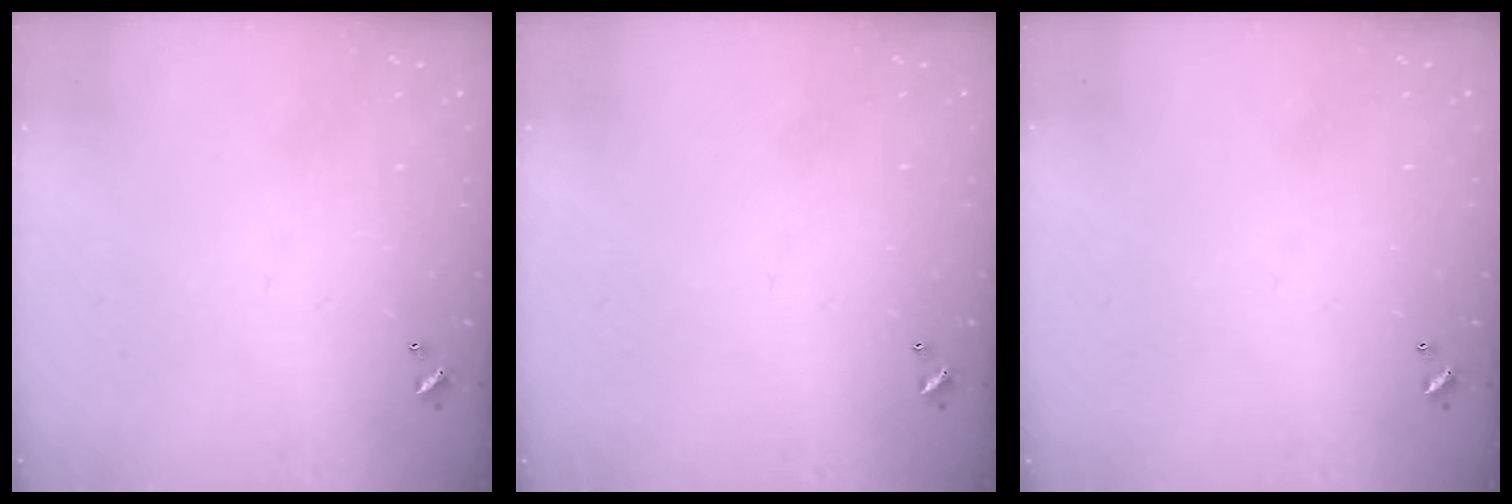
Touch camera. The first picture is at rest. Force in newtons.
{"total": 0.0}
{"total": 0.0}